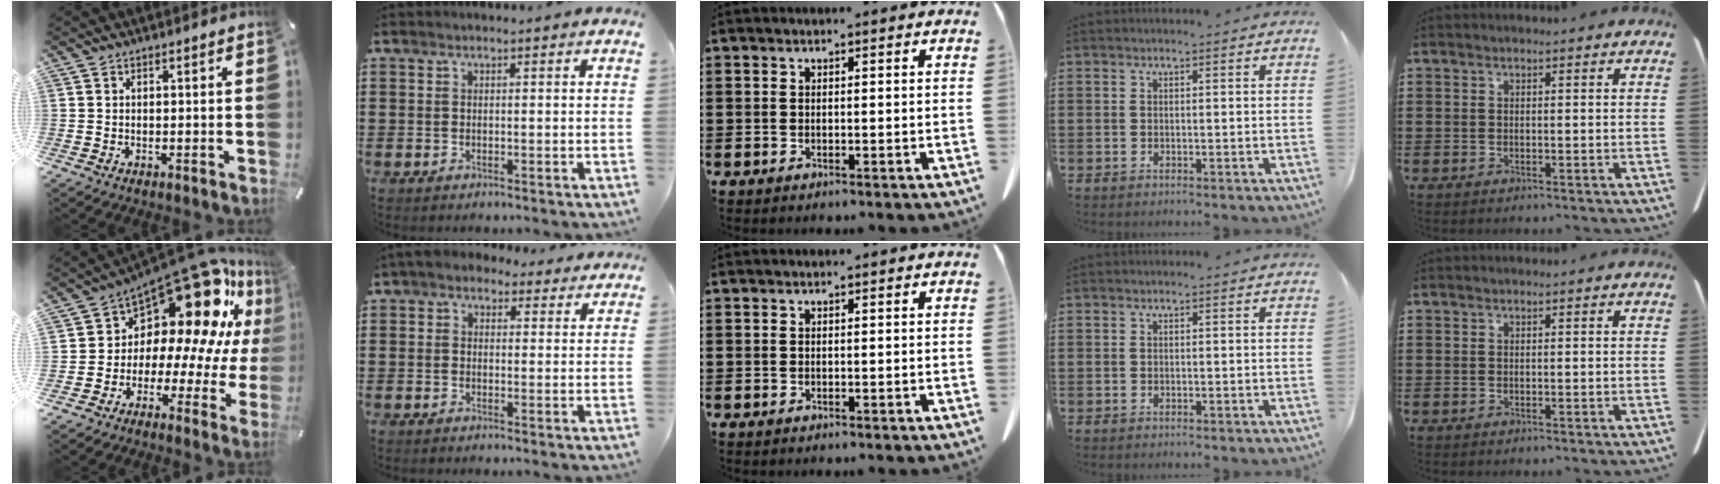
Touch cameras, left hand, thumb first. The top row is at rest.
{"thumb": {"total": 19.0, "force": [12.1, 9.6, 11.0], "torque": [-0.154, -0.116, 0.204]}, "index": {"total": 2.9, "force": [1.9, 2.0, 0.8], "torque": [-0.025, 0.003, 0.034]}}